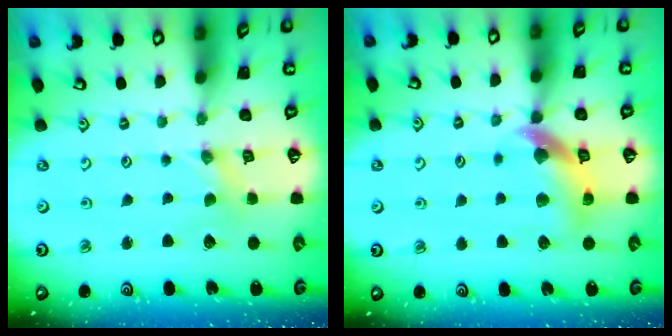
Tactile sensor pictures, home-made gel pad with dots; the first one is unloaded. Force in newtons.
{"total": 10.3, "press": 10.2, "slide": 1.7}